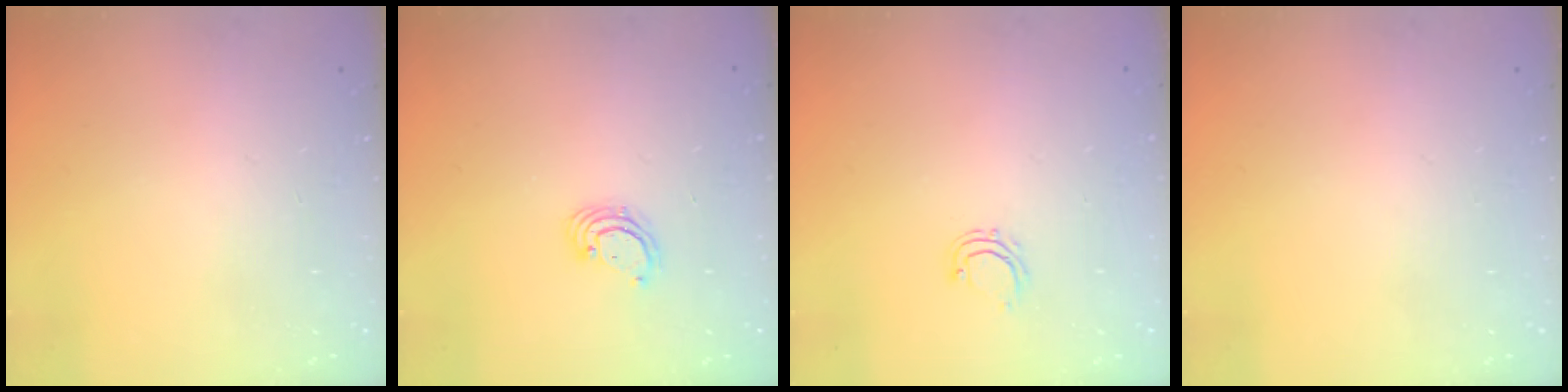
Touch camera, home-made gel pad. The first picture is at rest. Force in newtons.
{"total": 3.5, "press": 3.5, "slide": 0.2}
{"total": 5.2, "press": 5.1, "slide": 1.0}
{"total": 0.0}